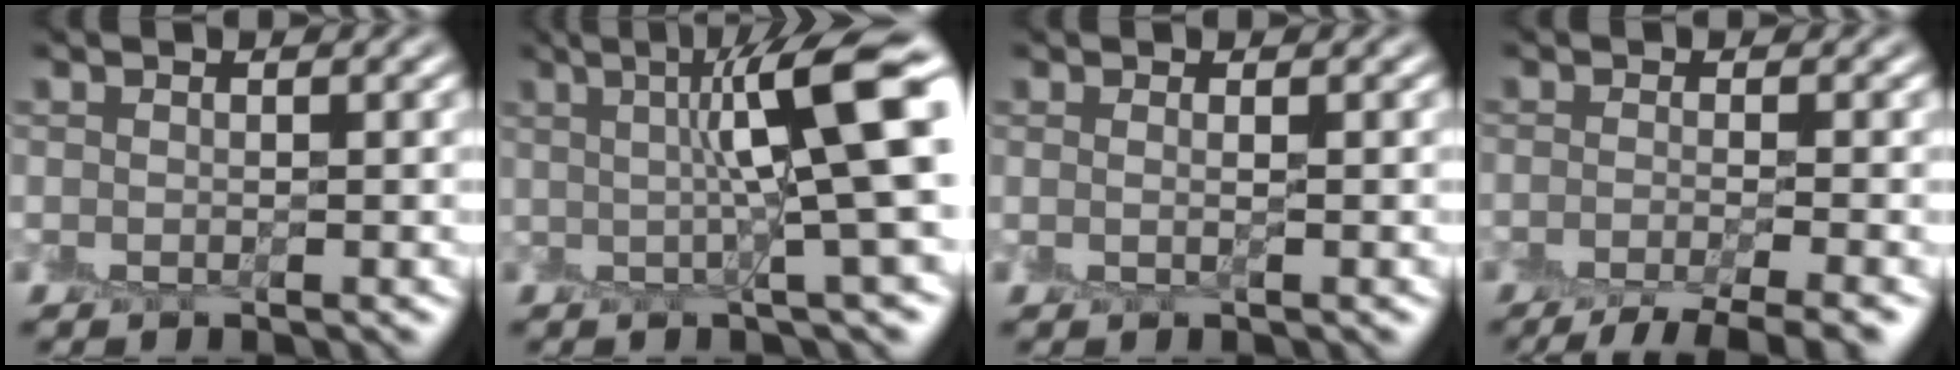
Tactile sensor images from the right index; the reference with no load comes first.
{"total": 8.2, "force": [1.8, 1.0, 8.0], "torque": [-0.098, 0.014, 0.026]}
{"total": 0.7, "force": [0.1, -0.1, 0.7], "torque": [-0.013, -0.001, 0.002]}
{"total": 5.2, "force": [-3.4, 1.3, 3.7], "torque": [-0.040, -0.003, -0.061]}